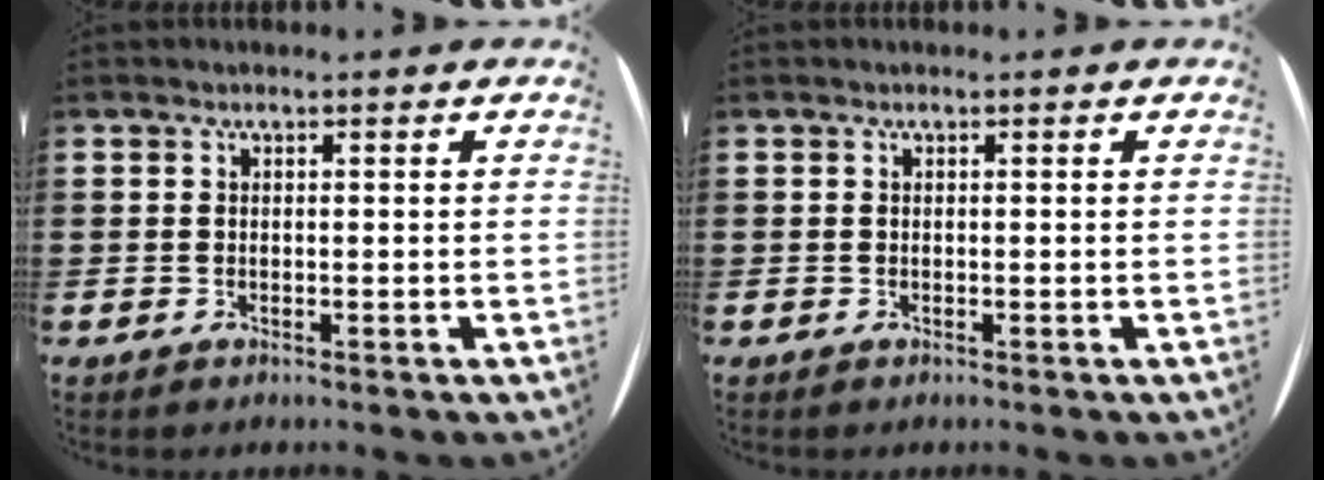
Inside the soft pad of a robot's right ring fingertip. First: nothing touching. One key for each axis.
{"total": 0.0}